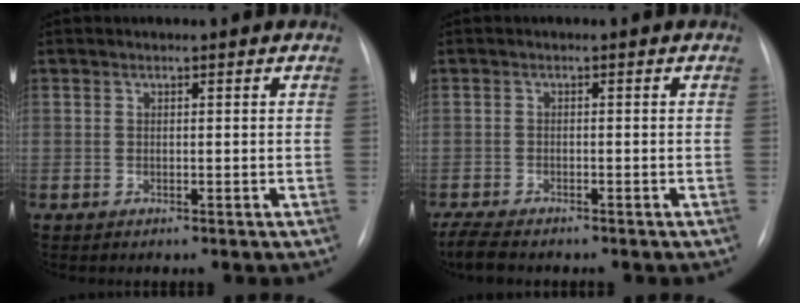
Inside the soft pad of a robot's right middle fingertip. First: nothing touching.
{"total": 5.2, "force": [-4.4, 1.3, 2.5], "torque": [-0.048, -0.014, -0.069]}